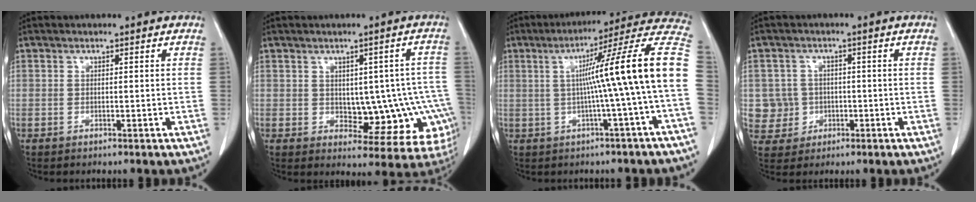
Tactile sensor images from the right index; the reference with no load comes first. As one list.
[{"total": 11.8, "force": [-1.6, 6.6, 9.7], "torque": [-0.095, 0.023, 0.001]}, {"total": 15.7, "force": [-0.3, -1.9, 15.6], "torque": [-0.205, 0.031, -0.010]}, {"total": 5.7, "force": [-0.3, 5.7, -0.1], "torque": [0.006, 0.012, -0.001]}]